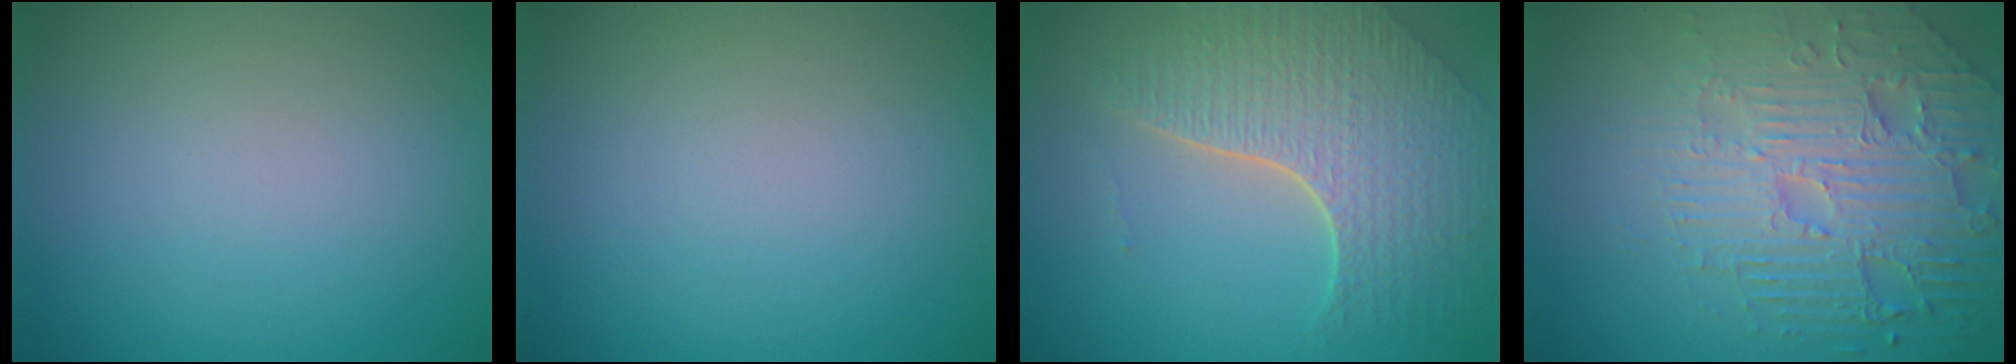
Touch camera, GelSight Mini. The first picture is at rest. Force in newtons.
{"total": 0.0}
{"total": 6.9, "press": 4.9, "slide": 4.9}
{"total": 7.4, "press": 5.5, "slide": 5.0}